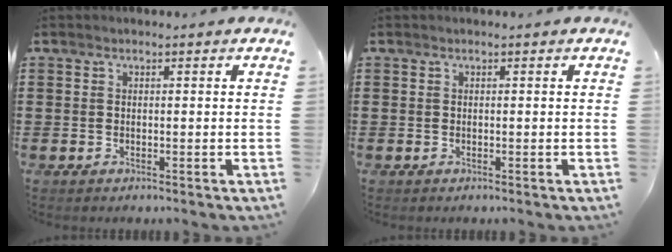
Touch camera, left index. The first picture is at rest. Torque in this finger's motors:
{"motor_torque": [0.02, 0.00, -0.02, 0.00]}